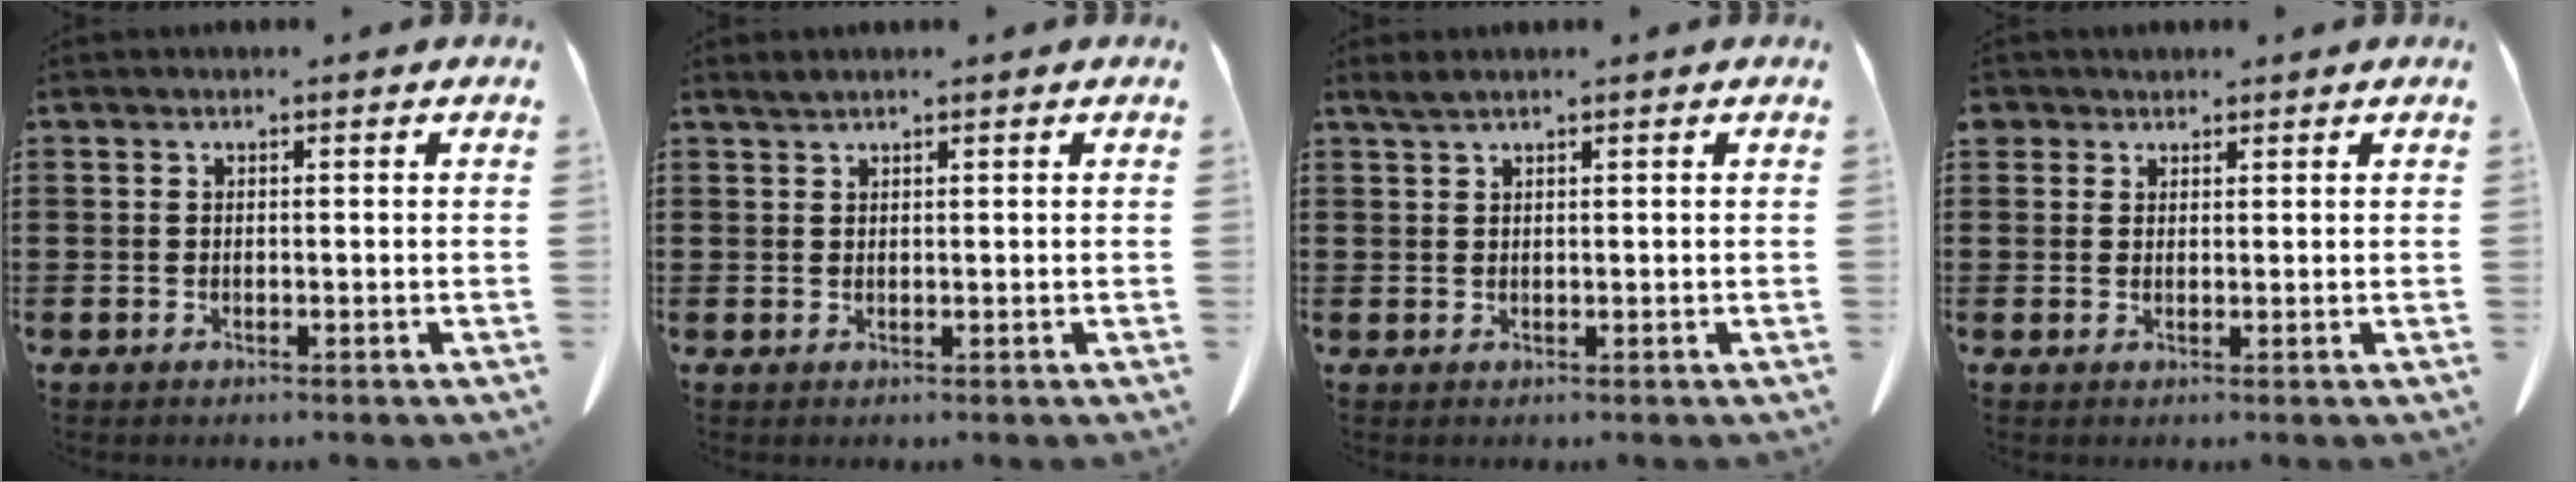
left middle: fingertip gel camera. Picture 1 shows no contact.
{"total": 0.9, "force": [0.8, 0.0, 0.5], "torque": [-0.012, -0.002, 0.017]}
{"total": 1.4, "force": [1.1, 0.0, 0.8], "torque": [-0.020, -0.001, 0.022]}
{"total": 1.8, "force": [1.5, 1.0, 0.1], "torque": [-0.007, 0.003, 0.030]}